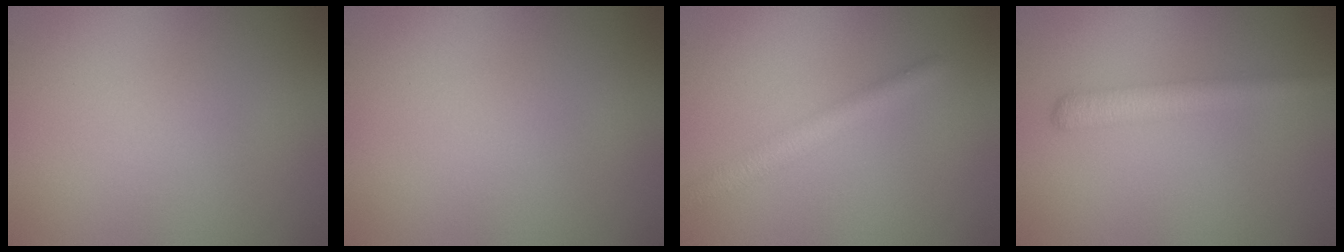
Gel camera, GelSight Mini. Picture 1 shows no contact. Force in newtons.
{"total": 0.0}
{"total": 2.9, "press": 2.9, "slide": 0.1}
{"total": 2.8, "press": 2.8, "slide": 0.1}